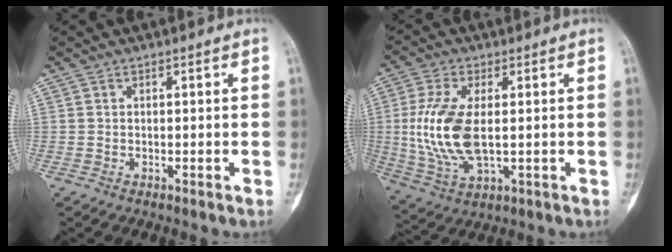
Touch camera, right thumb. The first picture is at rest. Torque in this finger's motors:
{"motor_torque": [1.59, 1.45, 0.89, -0.86, 0.43]}